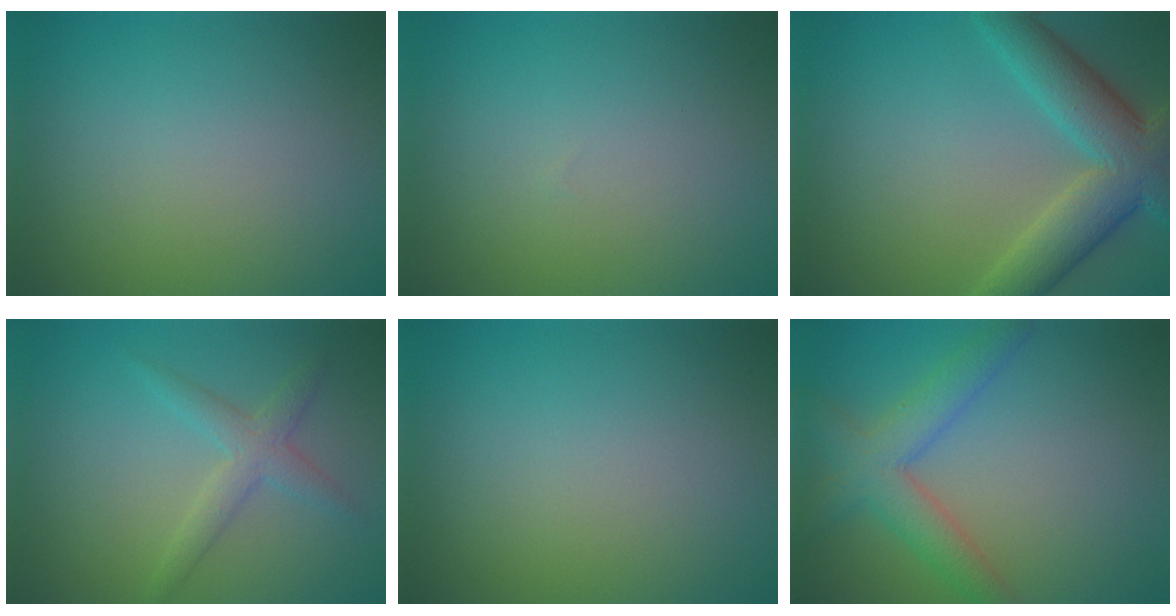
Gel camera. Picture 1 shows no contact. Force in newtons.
{"total": 0.0}
{"total": 7.5, "press": 7.5, "slide": 0.4}
{"total": 2.5, "press": 2.5, "slide": 0.2}
{"total": 0.0}
{"total": 4.6, "press": 4.6, "slide": 0.3}